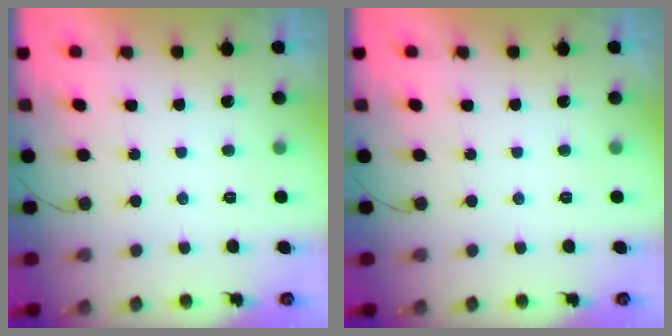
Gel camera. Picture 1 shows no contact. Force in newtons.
{"total": 0.0}